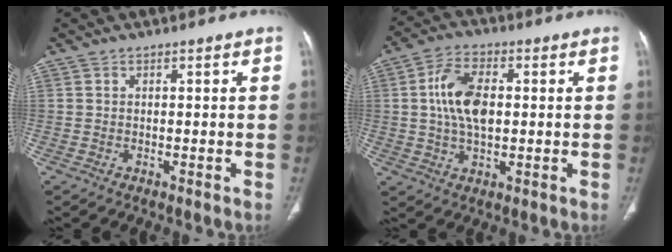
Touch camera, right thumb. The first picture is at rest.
{"total": 10.3, "force": [1.1, 5.6, 8.5], "torque": [-0.162, 0.006, 0.020]}